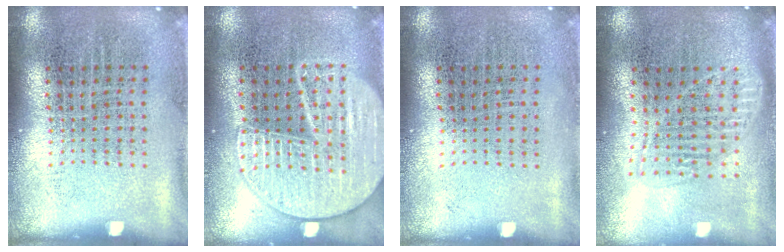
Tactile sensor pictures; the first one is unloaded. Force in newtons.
{"total": 2.5, "press": 2.5, "slide": 0.2}
{"total": 0.0}
{"total": 1.7, "press": 1.4, "slide": 0.9}